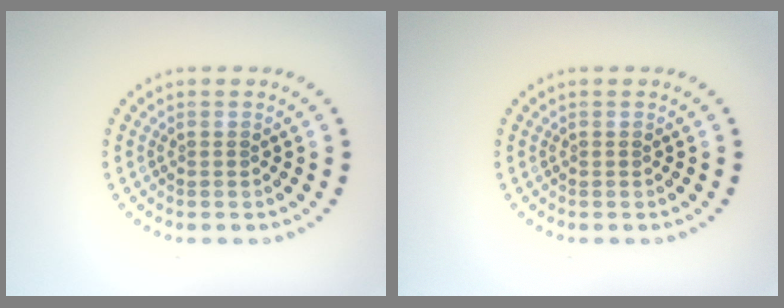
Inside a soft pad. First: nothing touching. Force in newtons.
{"total": 0.0}